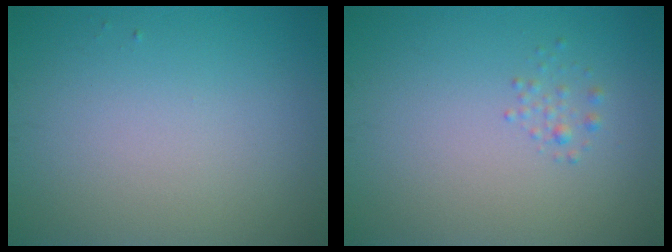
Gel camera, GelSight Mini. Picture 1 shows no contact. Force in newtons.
{"total": 0.9, "press": 0.9, "slide": 0.1}